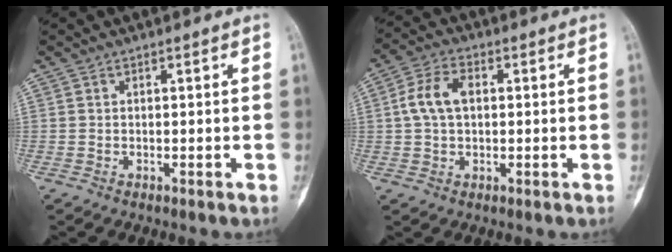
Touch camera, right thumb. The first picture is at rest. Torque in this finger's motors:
{"motor_torque": [0.04, 0.04, 0.25, -0.21, 0.03]}